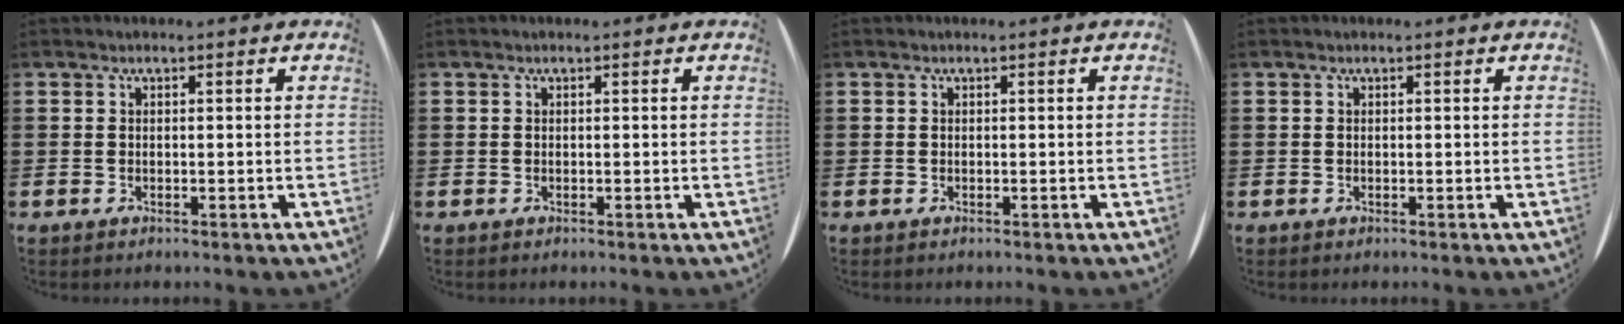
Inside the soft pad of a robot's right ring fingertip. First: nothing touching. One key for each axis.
{"total": 0.0}
{"total": 0.0}
{"total": 0.0}